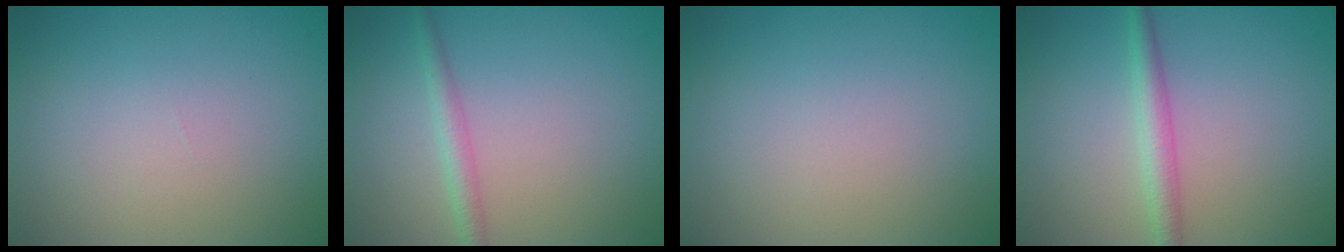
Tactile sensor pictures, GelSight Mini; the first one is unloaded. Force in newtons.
{"total": 1.9, "press": 1.9, "slide": 0.0}
{"total": 0.0}
{"total": 2.4, "press": 2.4, "slide": 0.1}